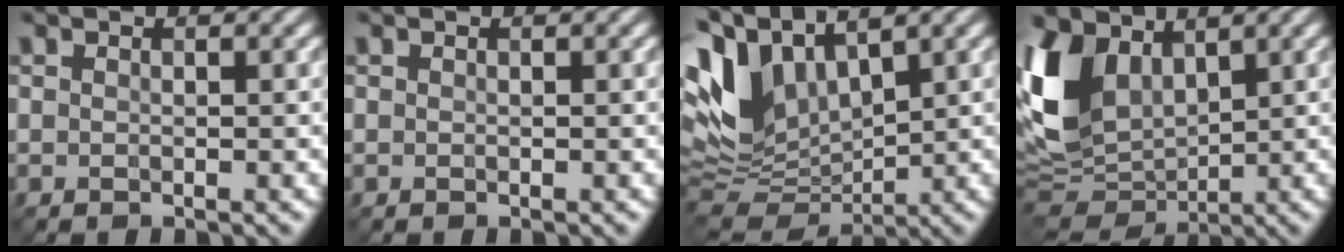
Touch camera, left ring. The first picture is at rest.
{"total": 0.0}
{"total": 9.0, "force": [3.6, 5.0, 6.6], "torque": [-0.162, 0.011, 0.069]}
{"total": 8.8, "force": [2.7, 5.9, 6.0], "torque": [-0.146, 0.003, 0.047]}